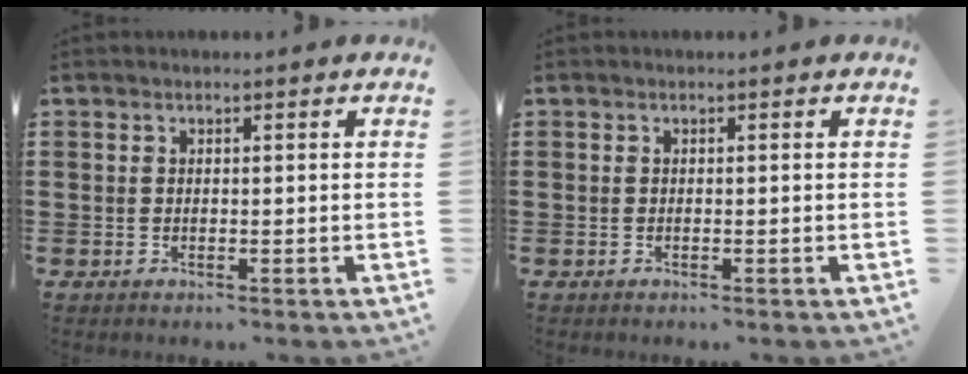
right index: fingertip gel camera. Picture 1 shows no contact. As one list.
[{"total": 0.0}]